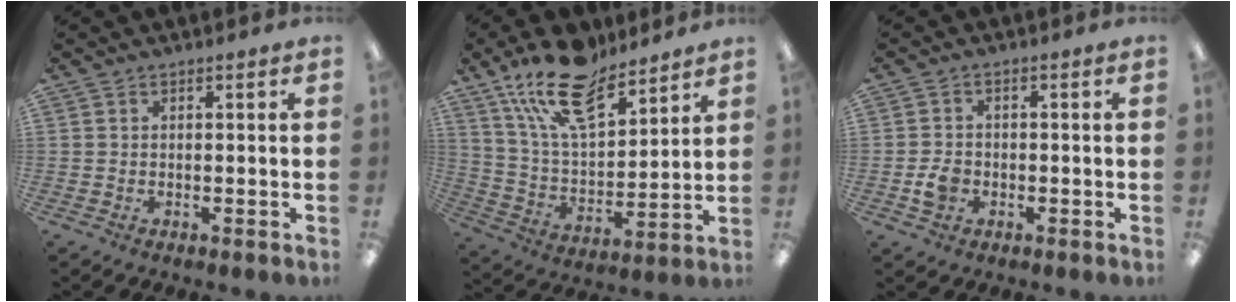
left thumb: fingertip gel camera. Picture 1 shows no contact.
{"total": 18.6, "force": [13.3, 8.1, 10.2], "torque": [-0.194, -0.062, 0.240]}
{"total": 4.1, "force": [-1.3, 3.2, 2.3], "torque": [-0.043, 0.005, -0.022]}